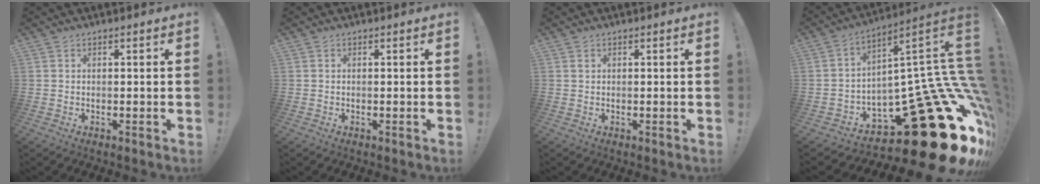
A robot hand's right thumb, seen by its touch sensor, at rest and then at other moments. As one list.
[{"total": 0.0}, {"total": 0.6, "force": [0.4, 0.4, 0.2], "torque": [-0.004, 0.001, 0.007]}, {"total": 30.8, "force": [-14.6, 10.7, 24.9], "torque": [-0.275, 0.019, -0.202]}]